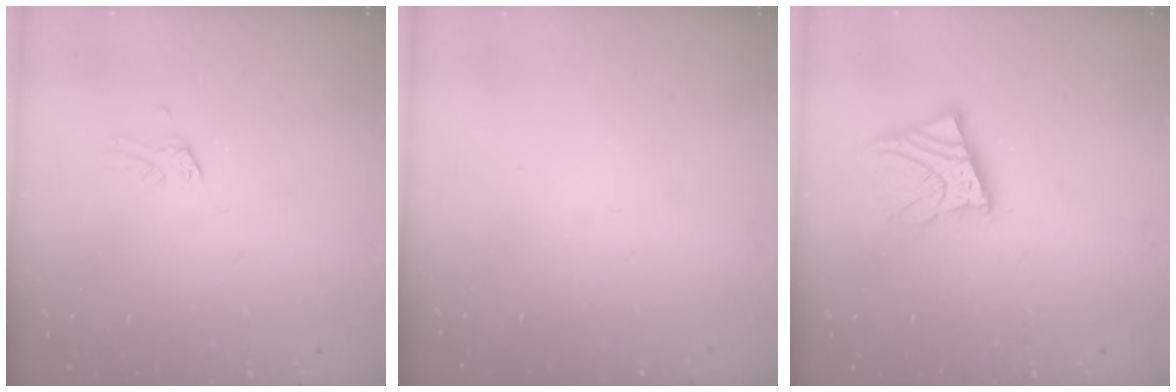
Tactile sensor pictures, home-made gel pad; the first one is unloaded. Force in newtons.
{"total": 0.0}
{"total": 9.3, "press": 9.2, "slide": 1.1}